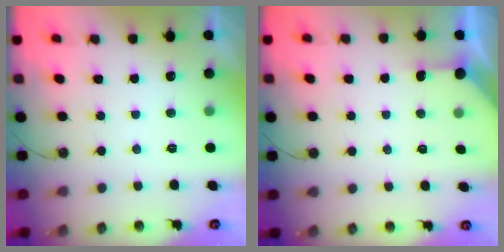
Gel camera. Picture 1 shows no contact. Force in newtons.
{"total": 2.4, "press": 2.4, "slide": 0.3}